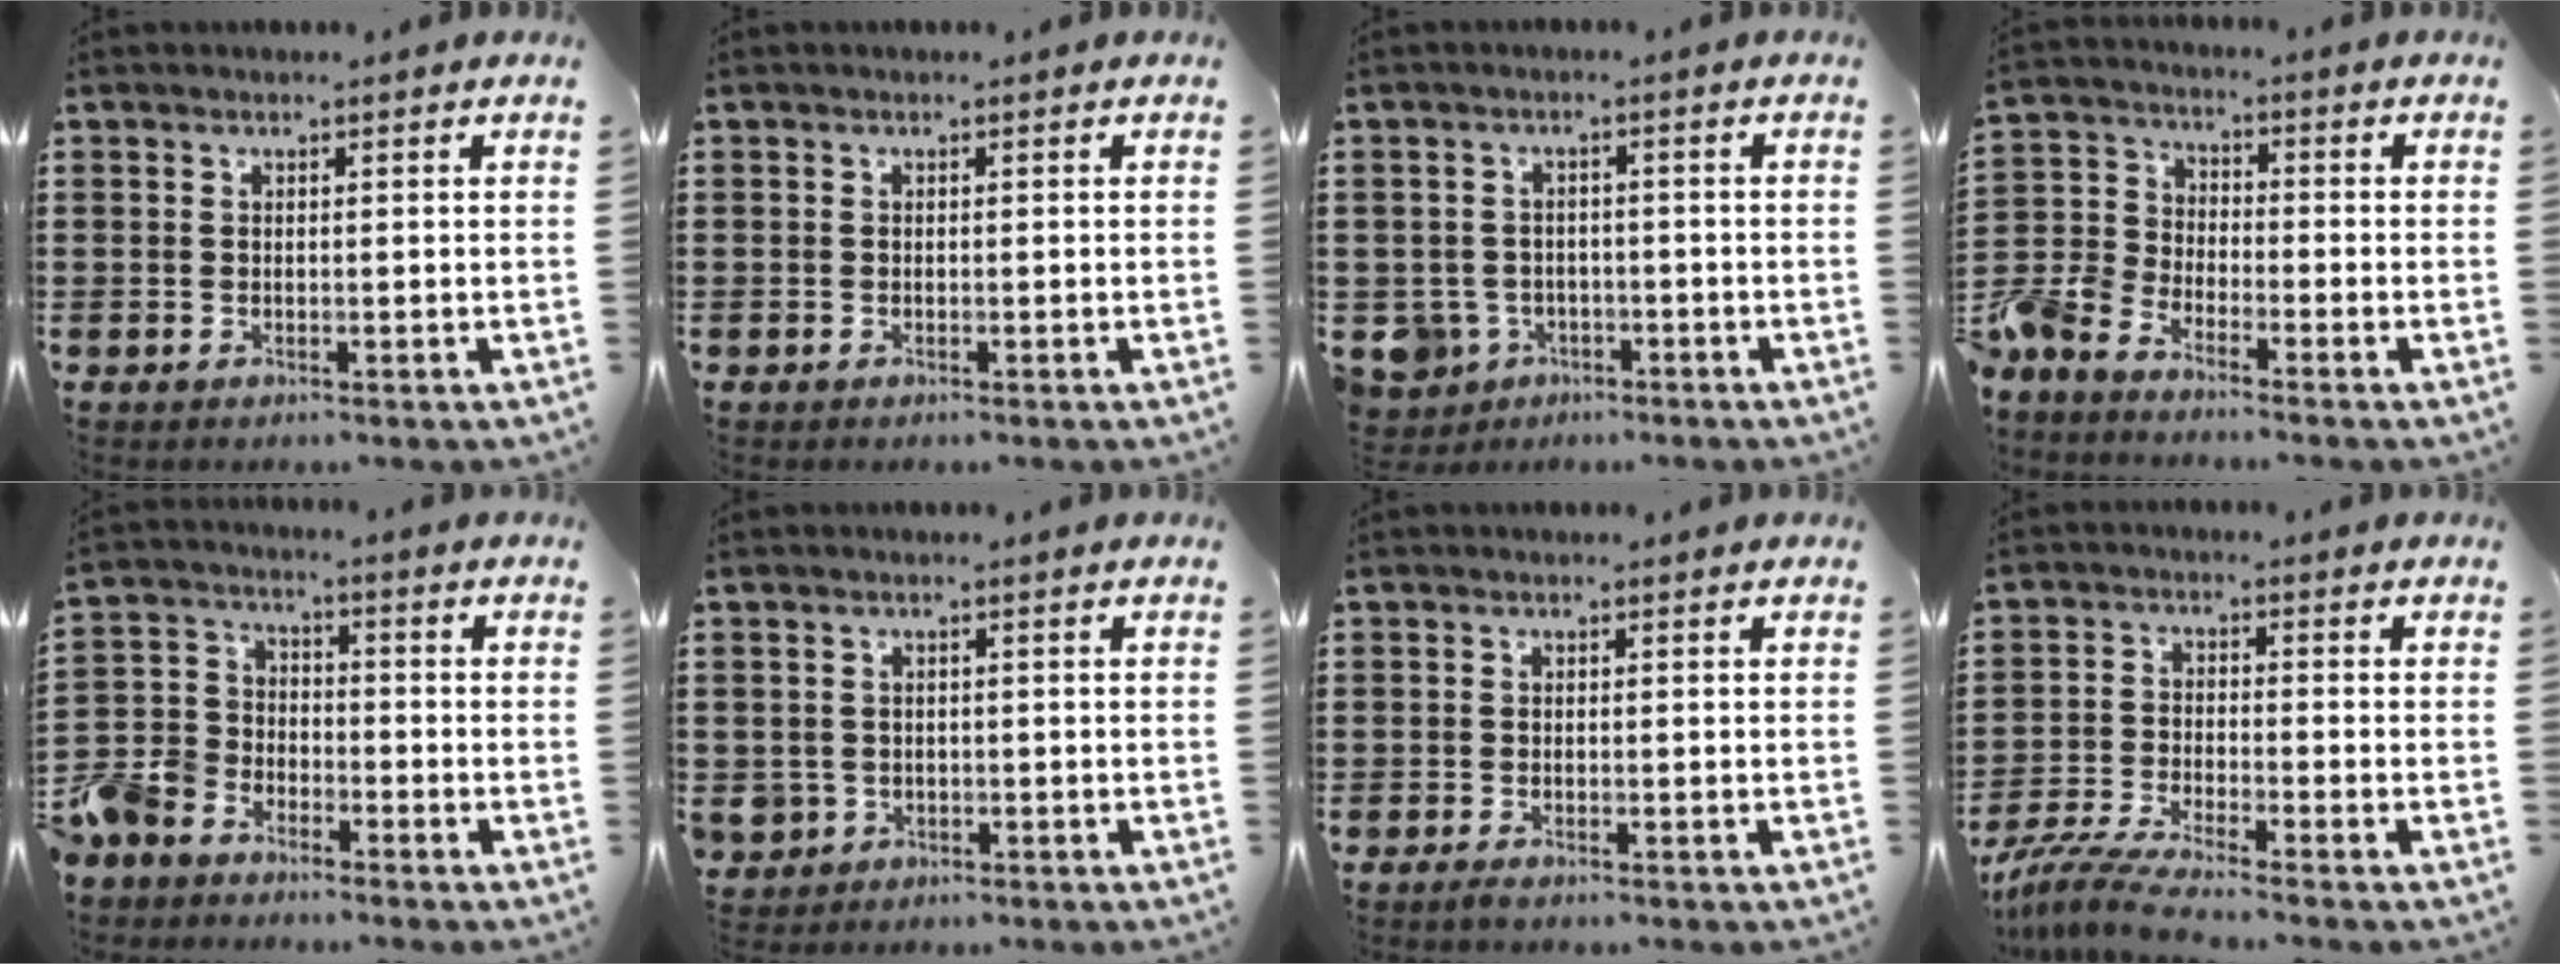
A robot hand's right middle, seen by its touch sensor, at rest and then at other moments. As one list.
[{"total": 0.0}, {"total": 3.9, "force": [-2.3, 2.9, 1.3], "torque": [-0.059, -0.005, -0.054]}, {"total": 6.5, "force": [-6.0, 2.1, 1.4], "torque": [-0.061, 0.003, -0.127]}, {"total": 6.6, "force": [-5.3, 3.9, 0.6], "torque": [-0.053, 0.006, -0.114]}, {"total": 1.7, "force": [-0.6, 1.6, 0.1], "torque": [-0.010, 0.001, -0.015]}, {"total": 0.7, "force": [-0.6, 0.2, 0.4], "torque": [-0.010, -0.004, -0.011]}, {"total": 5.2, "force": [-4.7, -0.1, 2.2], "torque": [-0.066, -0.021, -0.098]}]